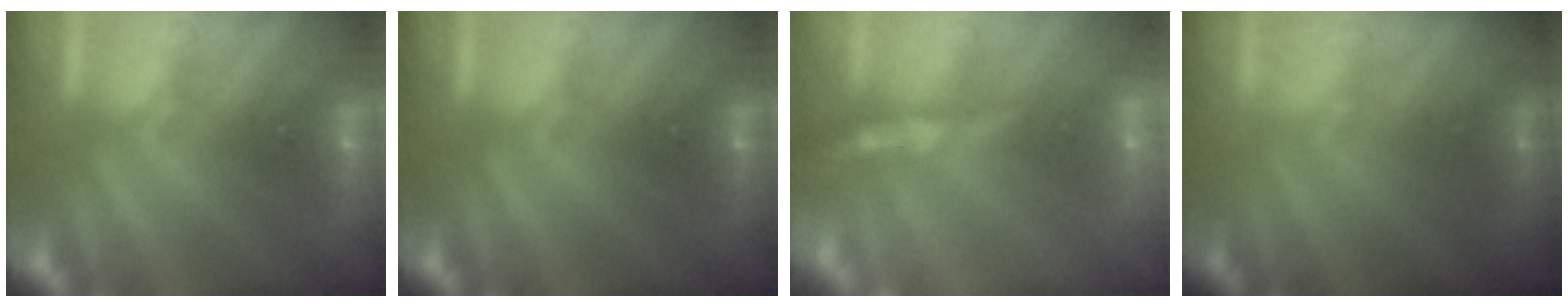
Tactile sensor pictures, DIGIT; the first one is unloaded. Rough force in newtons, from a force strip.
{"total": 0.0}
{"total": 7.5}
{"total": 1.8}